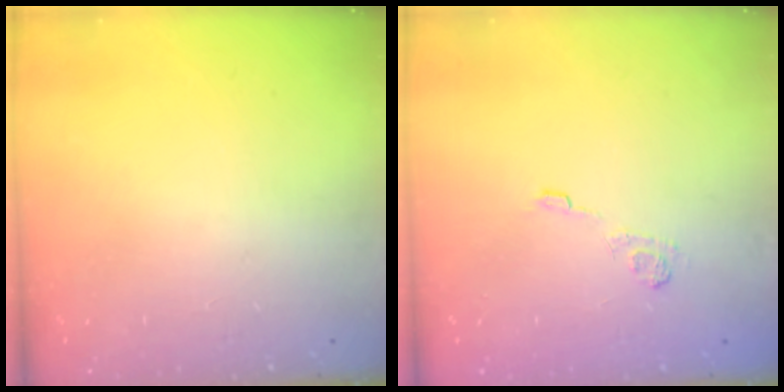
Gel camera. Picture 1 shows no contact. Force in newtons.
{"total": 8.5, "press": 8.4, "slide": 1.5}